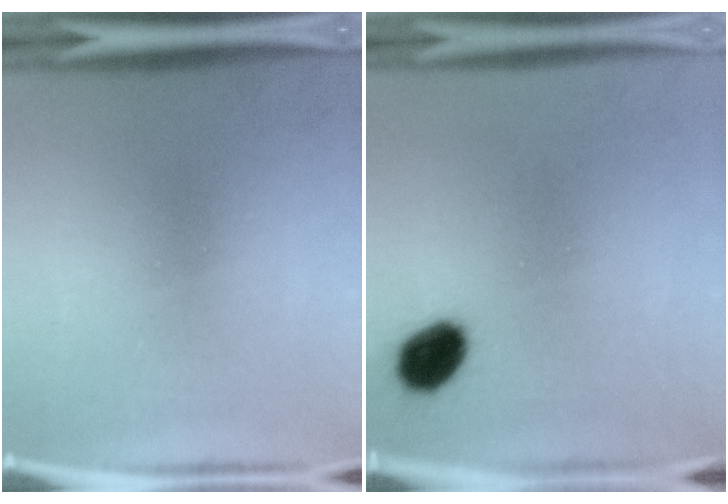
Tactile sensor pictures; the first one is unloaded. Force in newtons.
{"total": 7.4}